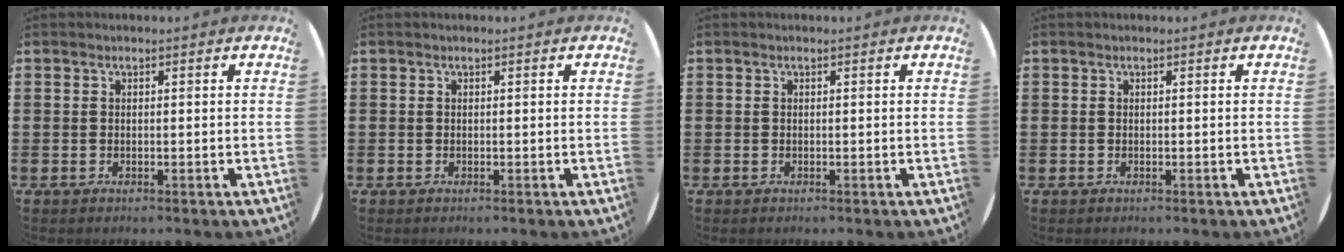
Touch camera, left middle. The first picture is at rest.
{"total": 0.0}
{"total": 0.0}
{"total": 0.0}